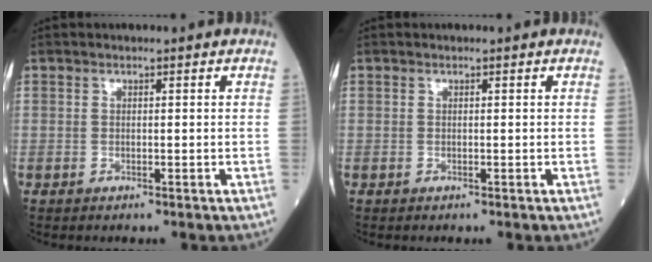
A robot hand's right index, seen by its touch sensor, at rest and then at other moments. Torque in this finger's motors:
{"motor_torque": [0.00, 0.00, -0.03, -0.01]}